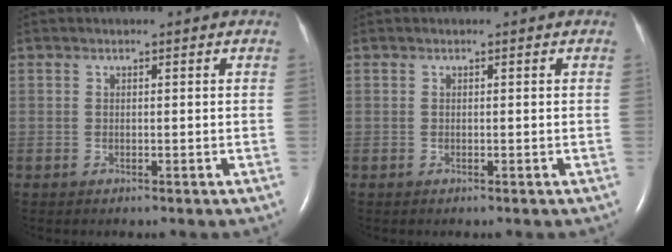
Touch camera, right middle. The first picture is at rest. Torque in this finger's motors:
{"motor_torque": [0.06, -0.03, 0.00, 0.01]}